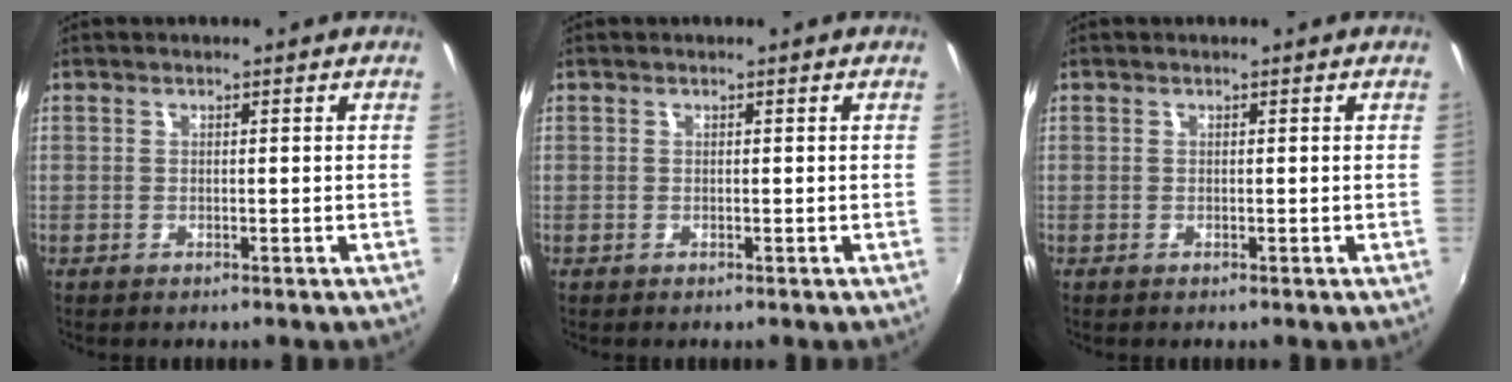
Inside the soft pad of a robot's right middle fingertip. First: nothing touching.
{"total": 0.0}
{"total": 0.0}